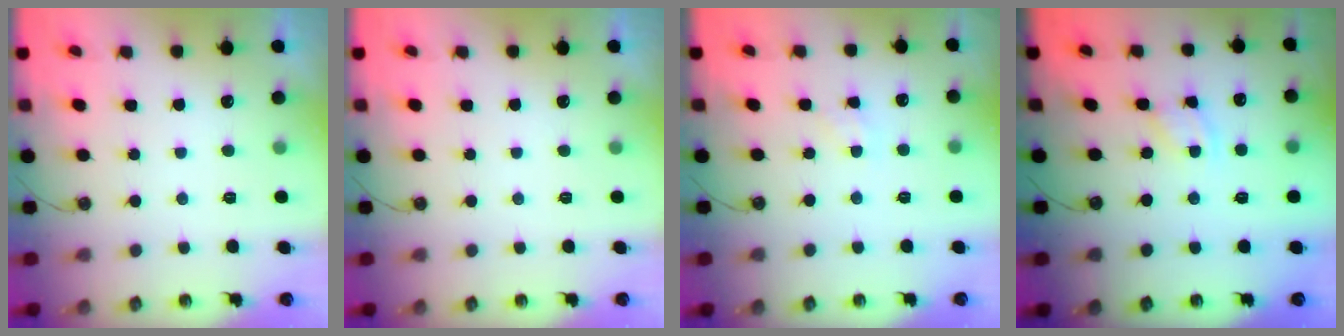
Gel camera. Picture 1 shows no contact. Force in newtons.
{"total": 0.0}
{"total": 1.1, "press": 1.0, "slide": 0.2}
{"total": 4.2, "press": 4.2, "slide": 0.4}